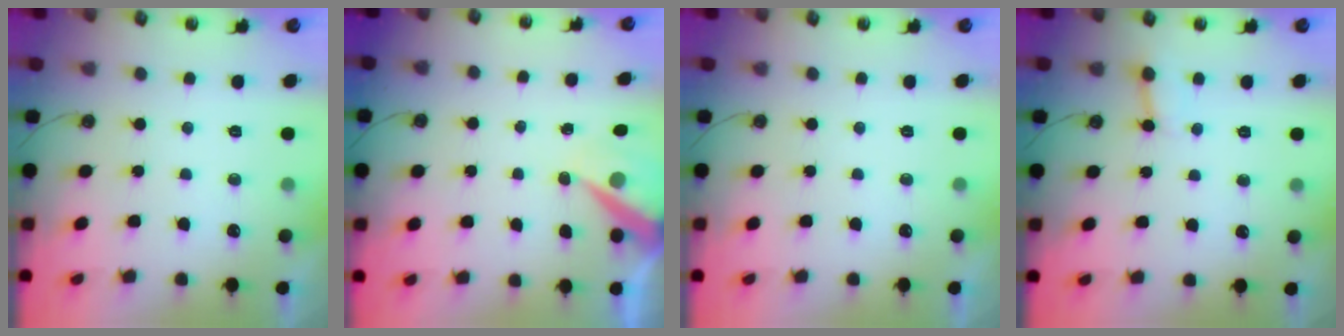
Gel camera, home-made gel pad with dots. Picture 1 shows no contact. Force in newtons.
{"total": 7.0, "press": 7.0, "slide": 0.2}
{"total": 0.0}
{"total": 2.5, "press": 2.5, "slide": 0.2}